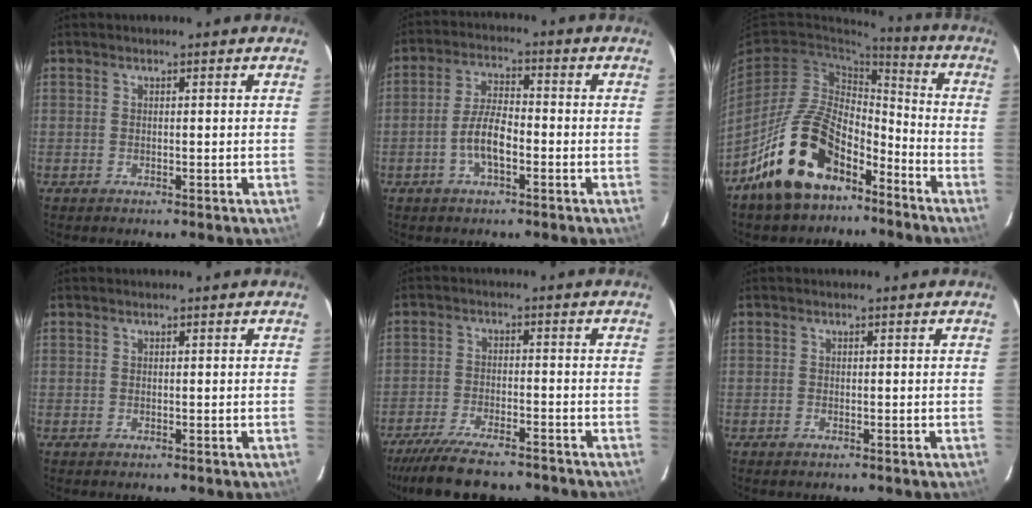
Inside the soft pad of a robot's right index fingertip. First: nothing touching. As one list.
[{"total": 6.6, "force": [-2.4, 2.4, 5.7], "torque": [-0.116, 0.008, -0.045]}, {"total": 18.1, "force": [-11.3, 9.6, 10.2], "torque": [-0.199, 0.021, -0.182]}, {"total": 0.0}, {"total": 14.6, "force": [-12.5, 3.8, 6.6], "torque": [-0.144, -0.023, -0.197]}, {"total": 0.7, "force": [-0.5, 0.5, 0.1], "torque": [-0.001, -0.002, -0.009]}]